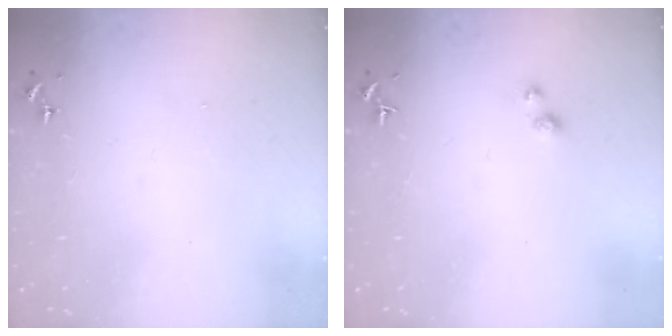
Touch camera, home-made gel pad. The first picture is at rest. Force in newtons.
{"total": 2.9, "press": 2.9, "slide": 0.2}